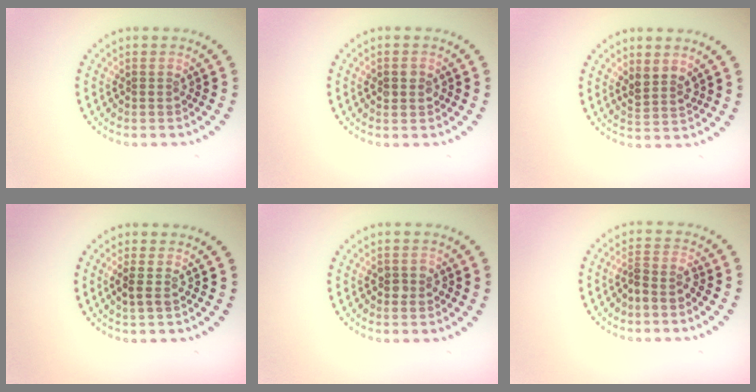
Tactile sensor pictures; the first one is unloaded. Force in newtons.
{"total": 1.4, "press": 1.4, "slide": 0.2}
{"total": 2.0, "press": 1.7, "slide": 1.1}
{"total": 1.2, "press": 1.0, "slide": 0.6}
{"total": 1.3, "press": 1.3, "slide": 0.4}
{"total": 2.0, "press": 1.5, "slide": 1.3}